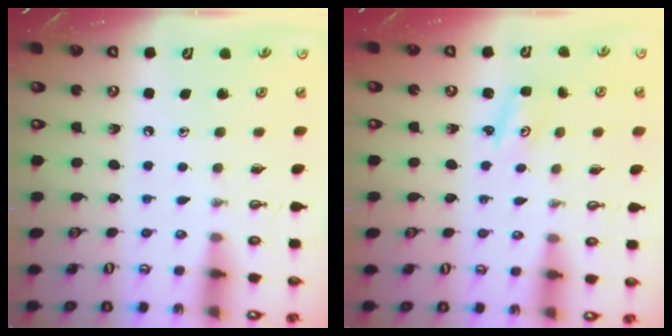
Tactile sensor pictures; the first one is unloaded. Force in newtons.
{"total": 2.0, "press": 2.0, "slide": 0.2}